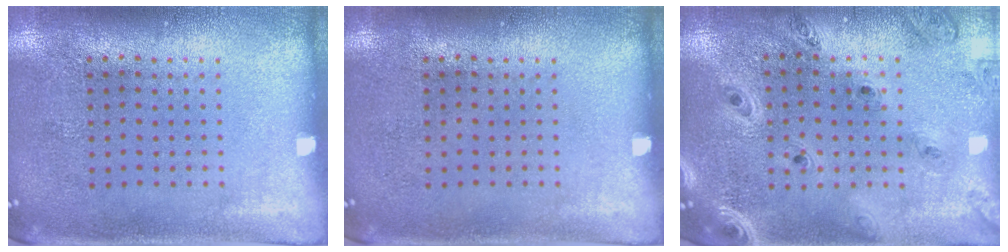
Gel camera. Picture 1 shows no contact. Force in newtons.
{"total": 0.0}
{"total": 1.4, "press": 1.3, "slide": 0.2}